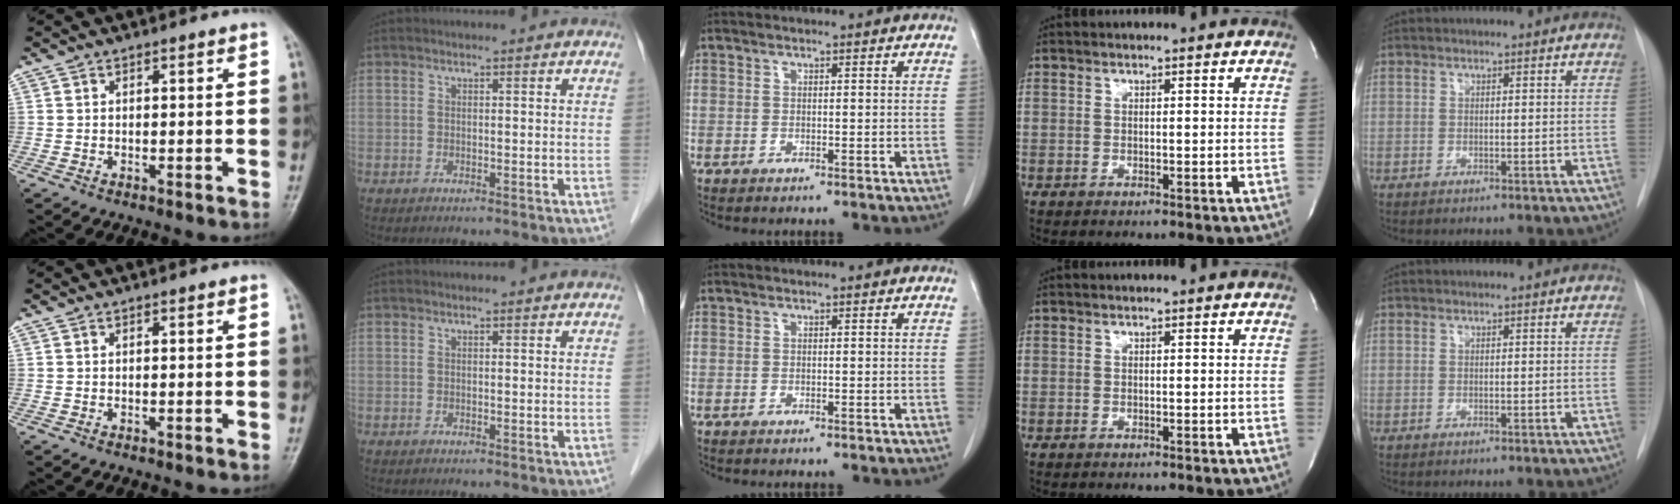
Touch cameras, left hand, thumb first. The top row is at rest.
{}